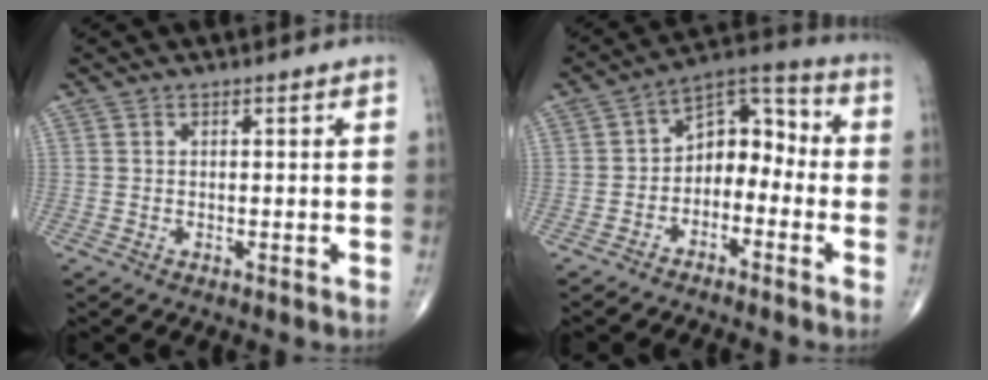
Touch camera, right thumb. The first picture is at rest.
{"total": 9.6, "force": [-2.3, 6.5, 6.7], "torque": [-0.069, 0.055, -0.056]}